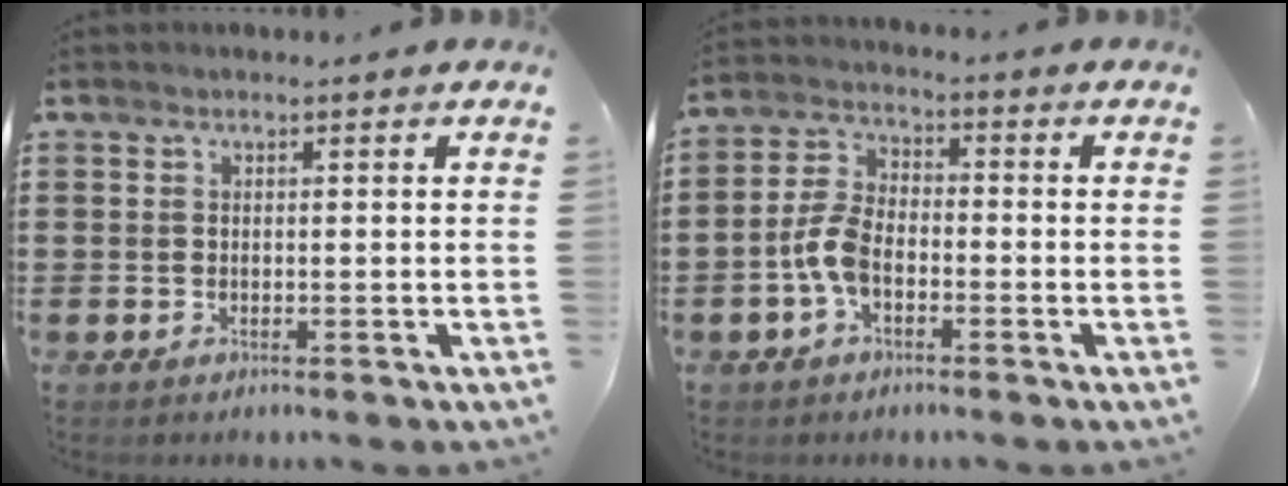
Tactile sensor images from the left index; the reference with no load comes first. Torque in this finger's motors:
{"motor_torque": [0.93, 0.37, 0.48, 0.09]}